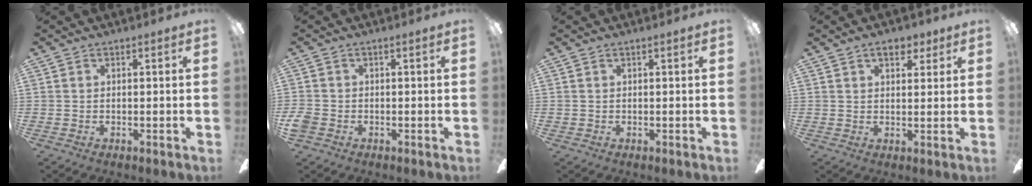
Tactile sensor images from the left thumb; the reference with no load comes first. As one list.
[{"total": 2.4, "force": [-1.1, 1.7, 1.2], "torque": [-0.025, 0.004, -0.021]}, {"total": 0.0}, {"total": 5.1, "force": [3.2, 2.5, 3.0], "torque": [-0.032, -0.009, 0.053]}]